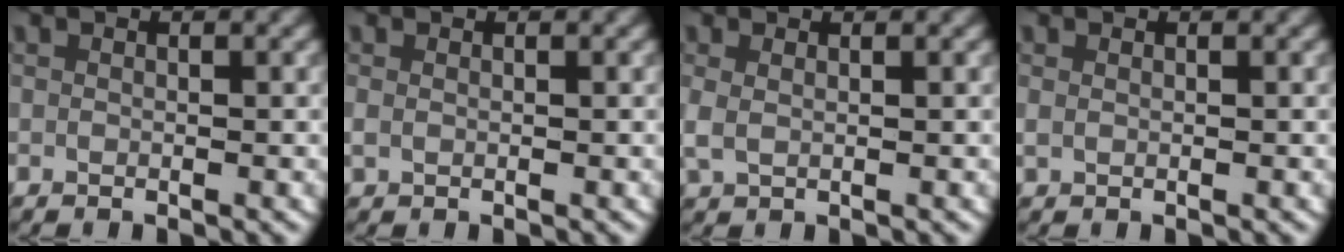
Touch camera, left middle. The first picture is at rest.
{"total": 1.0, "force": [0.1, 0.7, 0.6], "torque": [-0.019, -0.001, 0.004]}
{"total": 1.9, "force": [0.4, 1.3, 1.3], "torque": [-0.044, -0.005, 0.013]}
{"total": 0.7, "force": [0.3, 0.5, 0.4], "torque": [-0.013, -0.001, 0.008]}